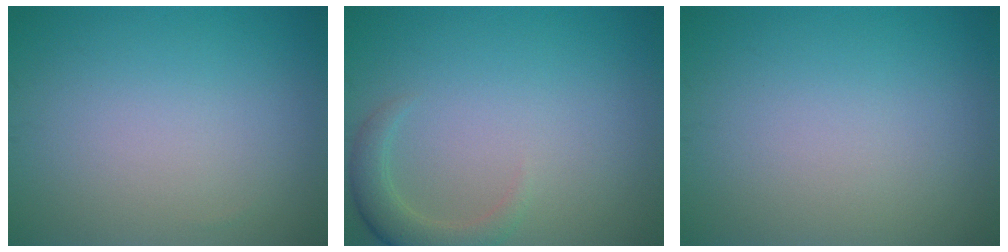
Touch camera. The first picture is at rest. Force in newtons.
{"total": 2.7, "press": 2.6, "slide": 0.5}
{"total": 0.0}